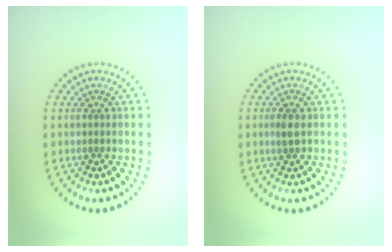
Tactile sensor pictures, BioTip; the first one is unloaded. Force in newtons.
{"total": 1.3, "press": 1.2, "slide": 0.3}